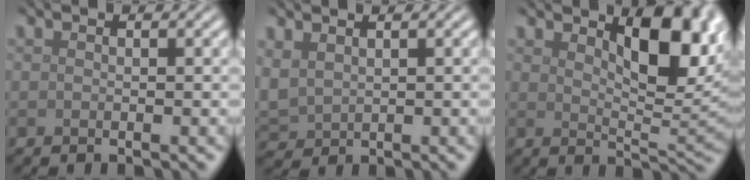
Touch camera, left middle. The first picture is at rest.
{"total": 2.2, "force": [1.2, 1.4, 1.2], "torque": [-0.039, 0.002, 0.031]}
{"total": 7.6, "force": [3.0, 3.4, 6.1], "torque": [-0.089, -0.006, 0.046]}